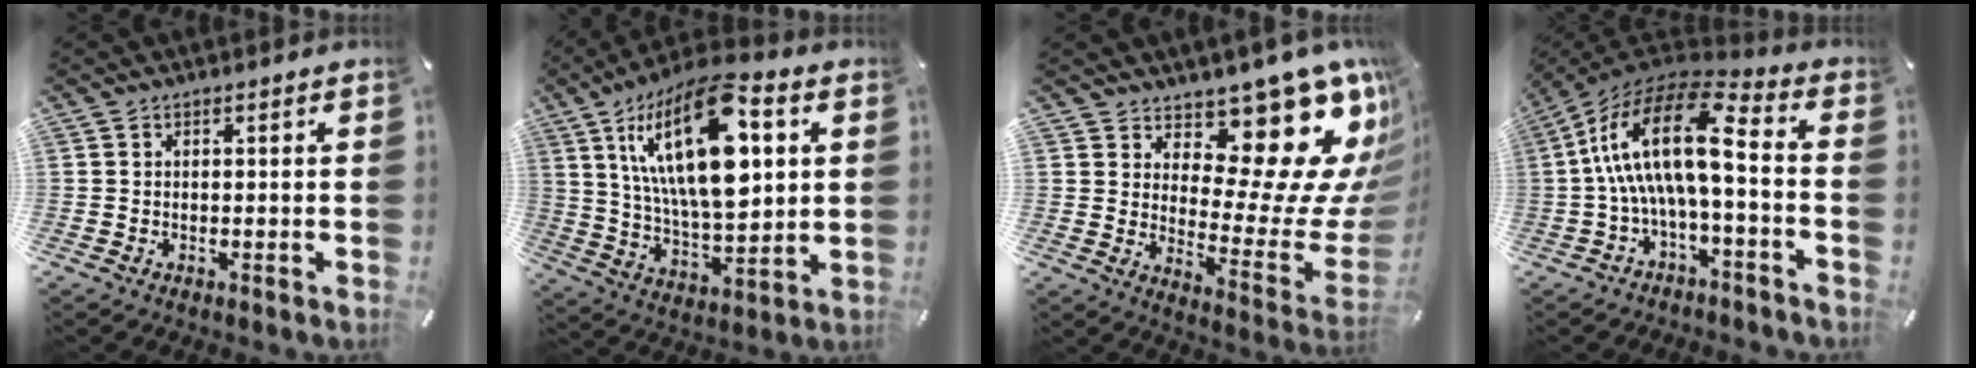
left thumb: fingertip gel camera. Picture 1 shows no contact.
{"total": 24.9, "force": [9.0, 11.1, 20.3], "torque": [-0.388, -0.029, 0.136]}
{"total": 16.7, "force": [11.4, 7.7, 9.3], "torque": [-0.105, -0.112, 0.184]}
{"total": 18.1, "force": [0.6, 6.9, 16.7], "torque": [-0.330, -0.001, 0.003]}